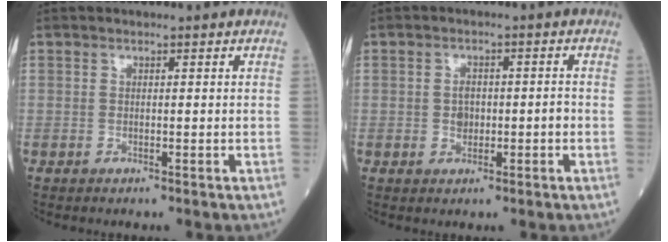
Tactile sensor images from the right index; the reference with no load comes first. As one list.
[{"total": 2.9, "force": [-0.4, 1.8, 2.3], "torque": [-0.037, 0.008, -0.003]}]